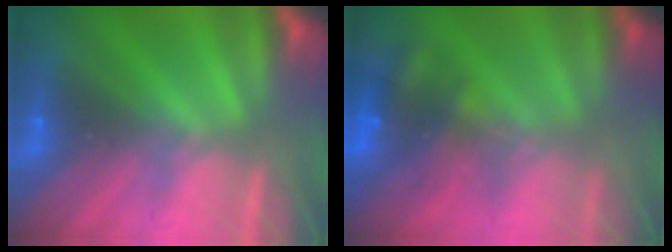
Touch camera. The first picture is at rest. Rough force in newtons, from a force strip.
{"total": 7.3}